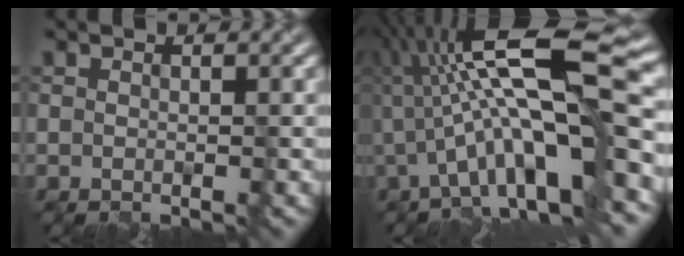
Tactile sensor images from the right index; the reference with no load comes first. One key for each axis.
{"total": 13.4, "fx": -0.2, "fy": 3.1, "fz": 13.0, "tx": -0.210, "ty": 0.031, "tz": -0.006}